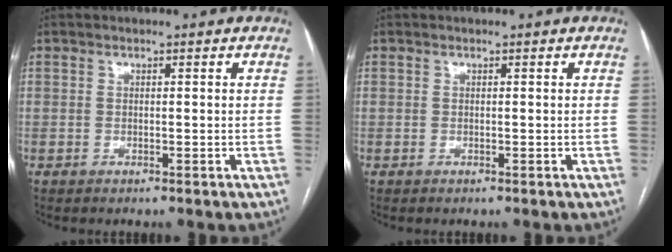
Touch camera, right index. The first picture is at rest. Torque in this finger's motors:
{"motor_torque": [0.01, 0.02, 0.00, 0.00]}